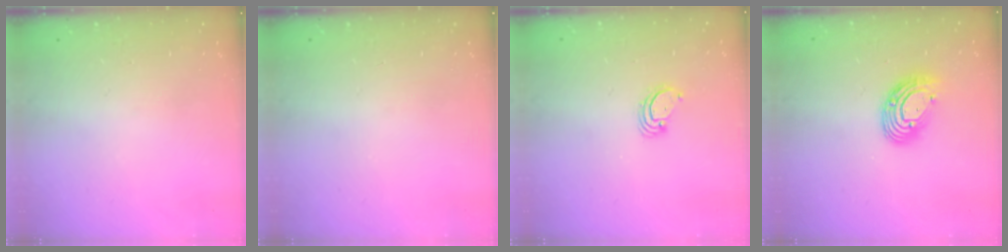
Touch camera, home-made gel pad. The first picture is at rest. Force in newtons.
{"total": 0.0}
{"total": 2.9, "press": 2.9, "slide": 0.3}
{"total": 11.1, "press": 11.0, "slide": 1.1}